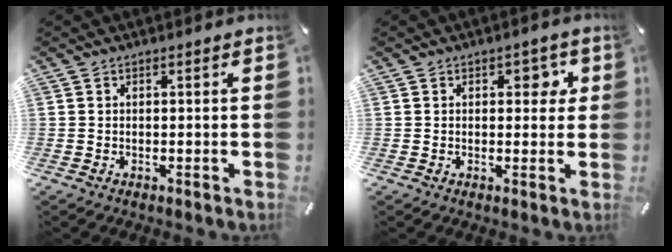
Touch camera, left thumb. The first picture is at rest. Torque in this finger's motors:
{"motor_torque": [0.72, 0.86, 0.38, -0.44, 0.08]}